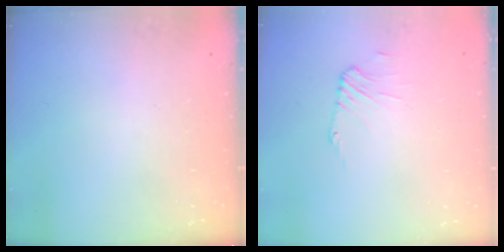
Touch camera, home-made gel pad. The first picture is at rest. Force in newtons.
{"total": 1.1, "press": 1.1, "slide": 0.3}